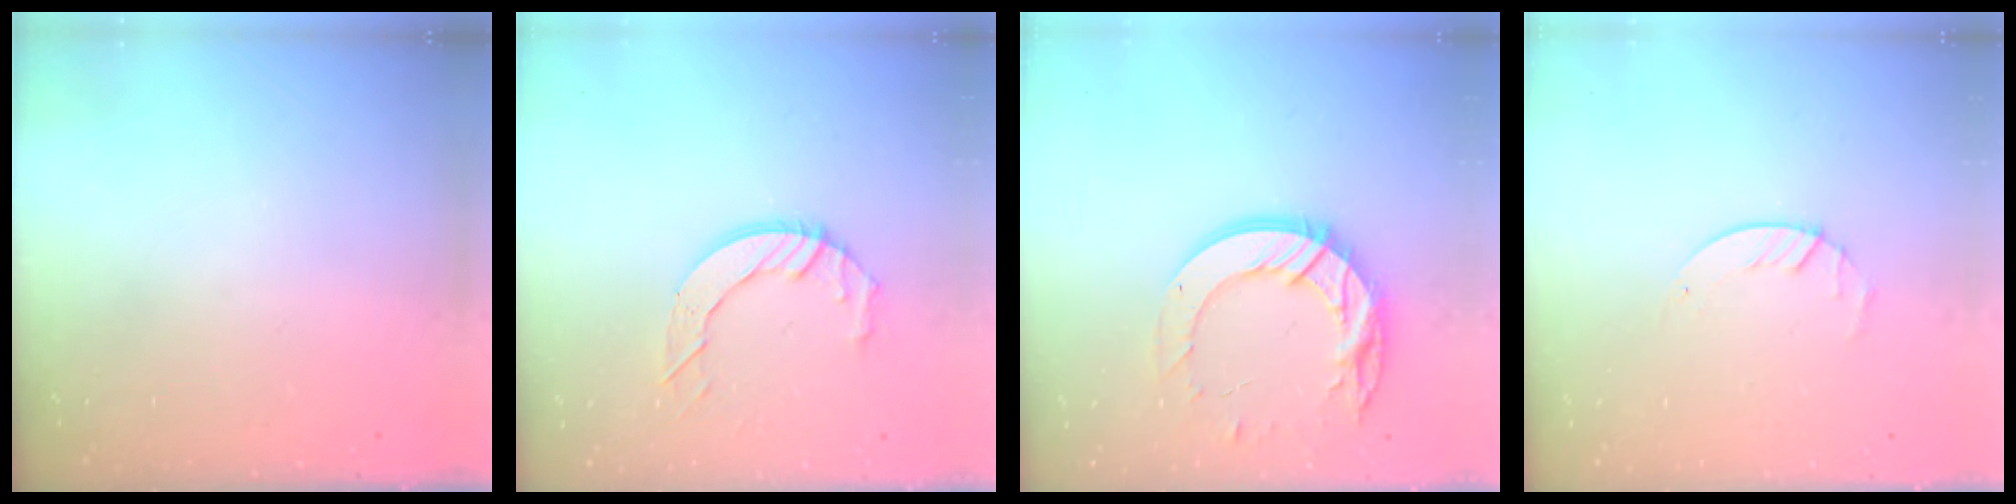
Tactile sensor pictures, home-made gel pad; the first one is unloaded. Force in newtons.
{"total": 8.1, "press": 8.0, "slide": 0.4}
{"total": 16.4, "press": 16.4, "slide": 1.4}
{"total": 1.8, "press": 1.8, "slide": 0.2}